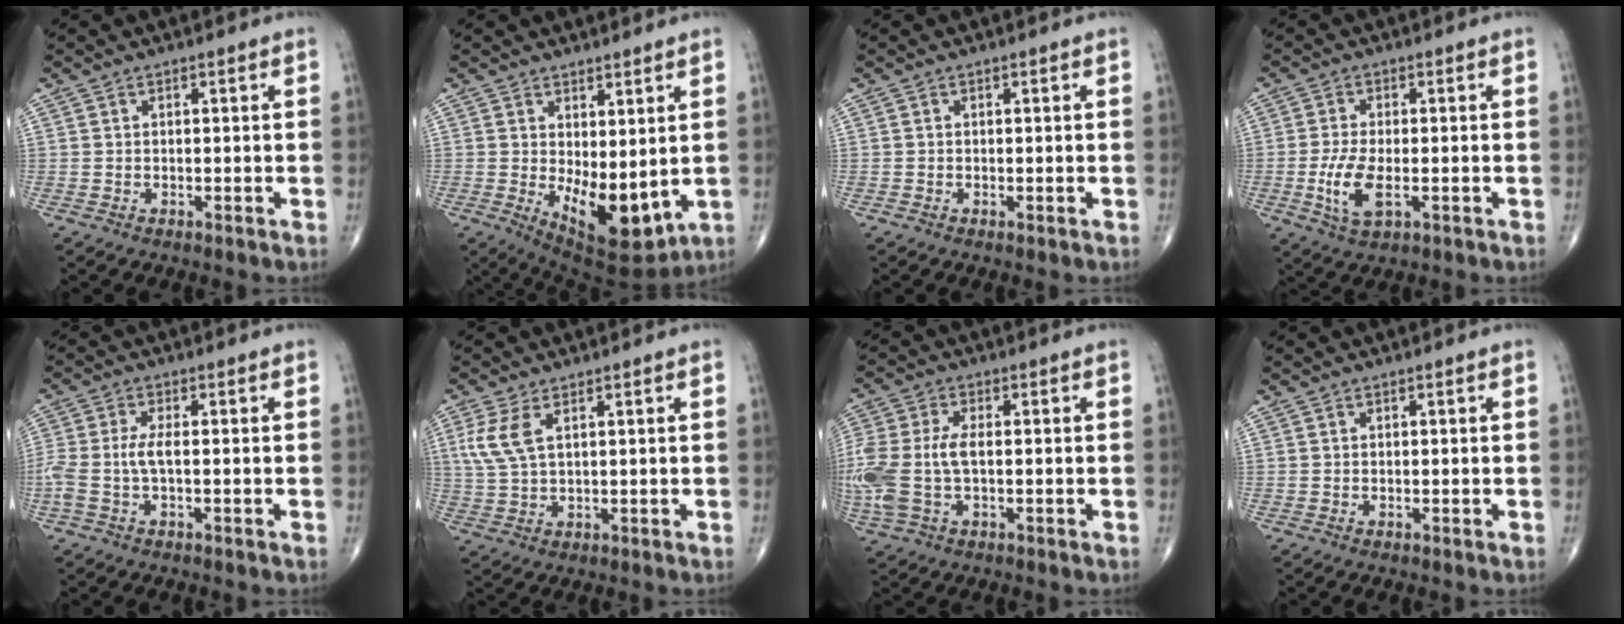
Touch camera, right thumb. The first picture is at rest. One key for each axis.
{"total": 11.6, "fx": -0.6, "fy": 5.4, "fz": 10.3, "tx": -0.139, "ty": -0.028, "tz": 0.013}
{"total": 0.0}
{"total": 6.9, "fx": -1.6, "fy": 3.0, "fz": 6.0, "tx": -0.131, "ty": -0.007, "tz": -0.028}
{"total": 4.5, "fx": -0.7, "fy": 1.3, "fz": 4.2, "tx": -0.120, "ty": 0.008, "tz": -0.016}
{"total": 5.8, "fx": 2.2, "fy": 2.6, "fz": 4.8, "tx": -0.119, "ty": 0.001, "tz": 0.053}
{"total": 12.5, "fx": -1.0, "fy": 6.8, "fz": 10.5, "tx": -0.283, "ty": 0.007, "tz": -0.014}
{"total": 0.0}